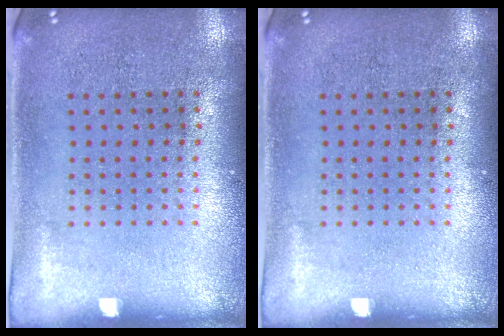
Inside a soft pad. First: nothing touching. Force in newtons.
{"total": 0.0}